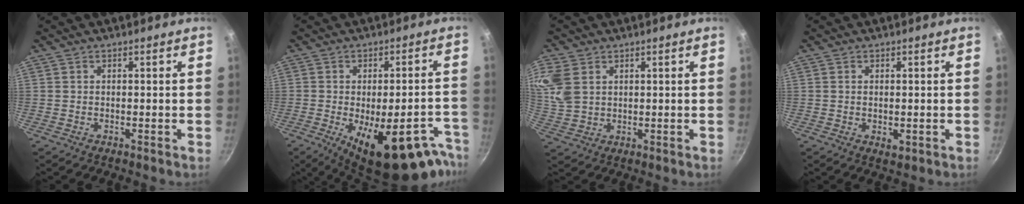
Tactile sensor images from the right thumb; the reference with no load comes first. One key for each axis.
{"total": 20.7, "fx": -11.7, "fy": 7.9, "fz": 15.1, "tx": -0.139, "ty": 0.029, "tz": -0.157}
{"total": 8.4, "fx": 3.1, "fy": 6.1, "fz": 5.0, "tx": -0.098, "ty": -0.008, "tz": 0.065}
{"total": 2.1, "fx": -0.2, "fy": 1.2, "fz": 1.7, "tx": -0.025, "ty": -0.005, "tz": -0.002}